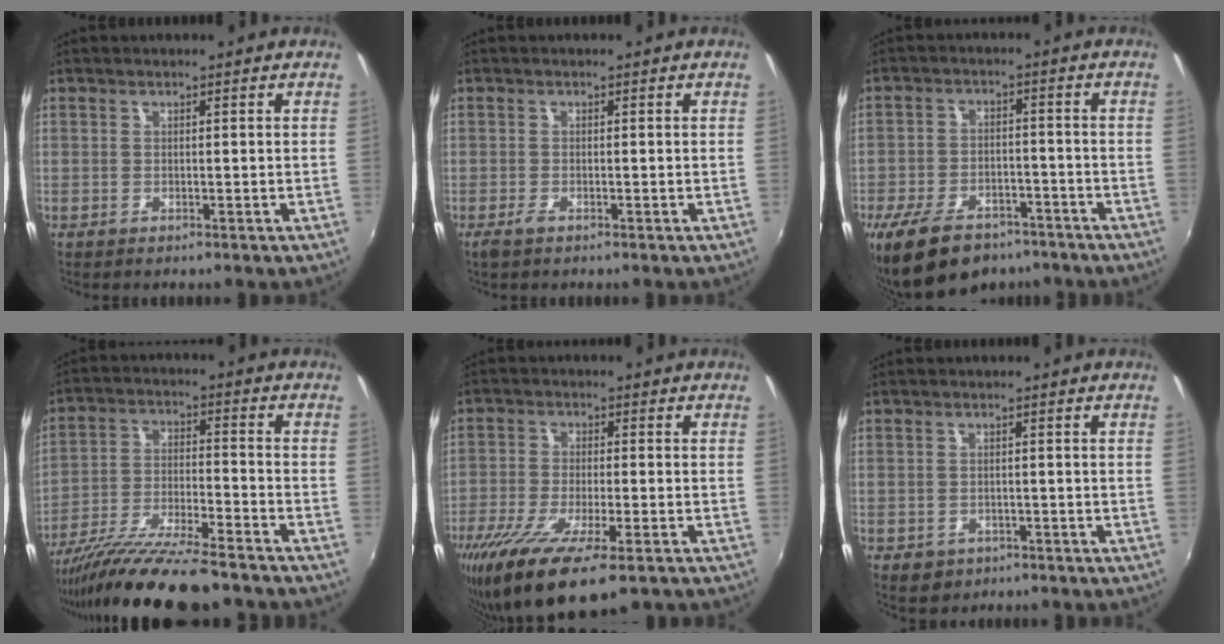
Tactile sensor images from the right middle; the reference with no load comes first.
{"total": 1.6, "force": [-1.1, 0.5, 1.0], "torque": [-0.021, -0.006, -0.022]}
{"total": 15.2, "force": [-10.9, 7.5, 7.5], "torque": [-0.172, -0.014, -0.170]}
{"total": 16.5, "force": [-13.8, 1.8, 9.0], "torque": [-0.178, -0.036, -0.237]}
{"total": 14.3, "force": [-8.8, 3.4, 10.8], "torque": [-0.220, -0.054, -0.153]}
{"total": 3.9, "force": [-1.8, 3.0, 1.5], "torque": [-0.036, -0.006, -0.020]}